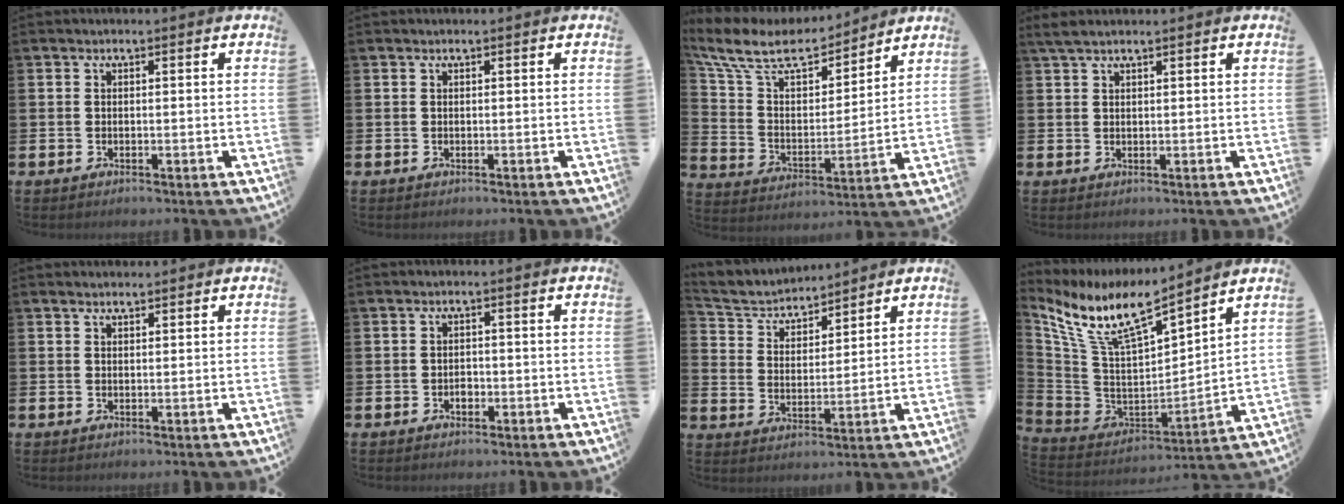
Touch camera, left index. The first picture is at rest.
{"total": 0.0}
{"total": 10.5, "force": [9.2, 3.7, 3.5], "torque": [-0.117, -0.057, 0.164]}
{"total": 2.0, "force": [1.7, 0.4, 1.0], "torque": [-0.025, 0.007, 0.032]}
{"total": 1.3, "force": [1.2, 0.3, 0.1], "torque": [0.008, -0.002, 0.020]}
{"total": 1.2, "force": [-0.4, 0.9, 0.6], "torque": [-0.008, 0.002, -0.009]}
{"total": 4.4, "force": [4.2, 1.4, 0.2], "torque": [-0.028, -0.033, 0.069]}
{"total": 10.3, "force": [8.5, 1.9, 5.4], "torque": [-0.144, -0.059, 0.145]}